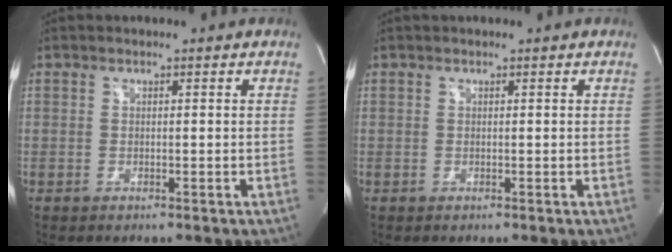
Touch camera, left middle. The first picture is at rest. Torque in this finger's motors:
{"motor_torque": [0.15, -0.04, -0.02, 0.00]}